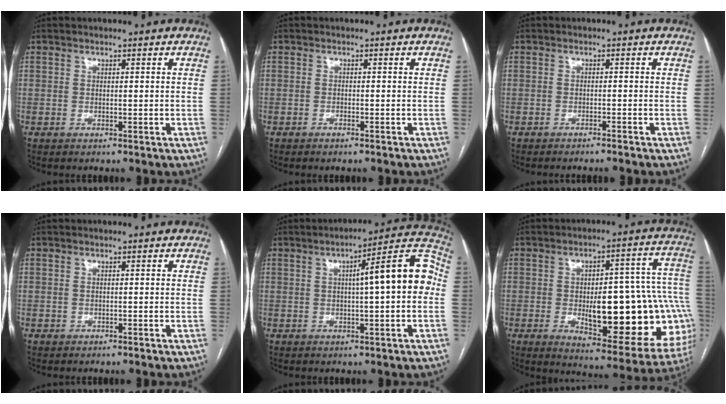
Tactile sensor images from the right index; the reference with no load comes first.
{"total": 0.9, "force": [-0.8, -0.2, 0.4], "torque": [-0.011, 0.000, -0.013]}
{"total": 2.4, "force": [-2.1, -0.9, 0.7], "torque": [-0.005, 0.003, -0.031]}
{"total": 0.0}
{"total": 11.7, "force": [0.8, 1.4, 11.6], "torque": [-0.153, 0.041, 0.005]}
{"total": 24.6, "force": [-3.9, 7.7, 23.0], "torque": [-0.215, 0.028, -0.025]}